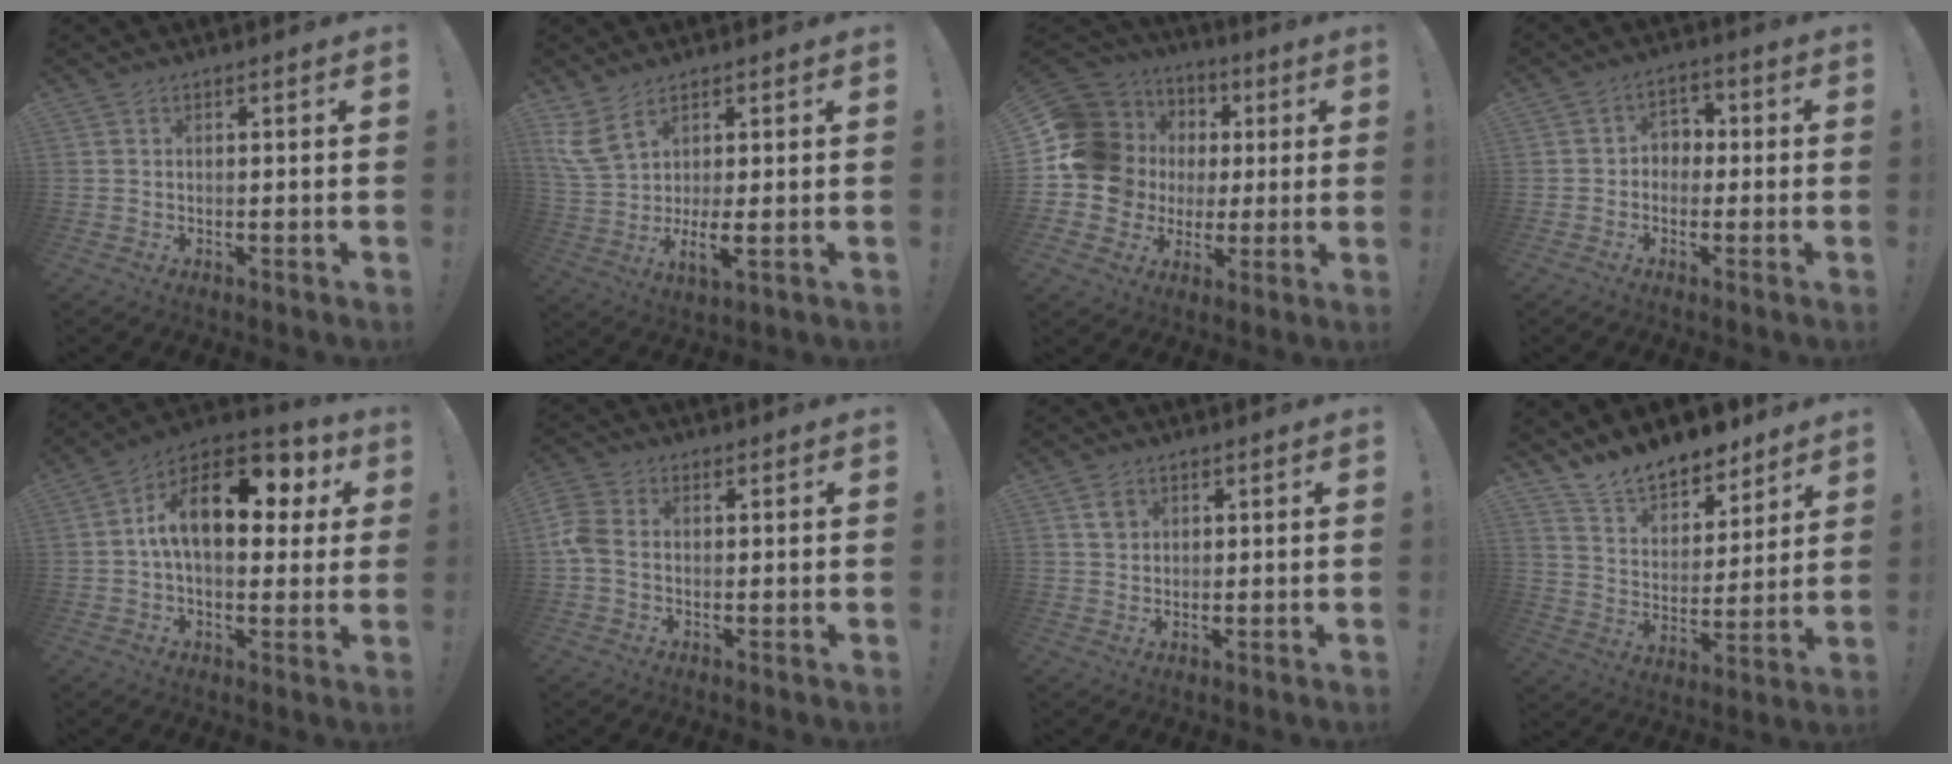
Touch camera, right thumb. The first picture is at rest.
{"total": 7.7, "force": [2.8, 2.3, 6.9], "torque": [-0.157, -0.030, 0.054]}
{"total": 16.7, "force": [2.3, 15.2, 6.5], "torque": [-0.111, -0.004, 0.080]}
{"total": 4.3, "force": [-1.1, 3.8, 1.7], "torque": [-0.032, 0.016, -0.020]}
{"total": 17.8, "force": [4.1, 9.4, 14.5], "torque": [-0.241, -0.003, 0.063]}
{"total": 5.9, "force": [0.1, 4.1, 4.2], "torque": [-0.105, 0.002, 0.004]}
{"total": 3.0, "force": [1.5, 2.3, 1.1], "torque": [-0.005, -0.004, 0.025]}
{"total": 12.4, "force": [11.2, 4.6, 2.8], "torque": [-0.063, -0.090, 0.209]}